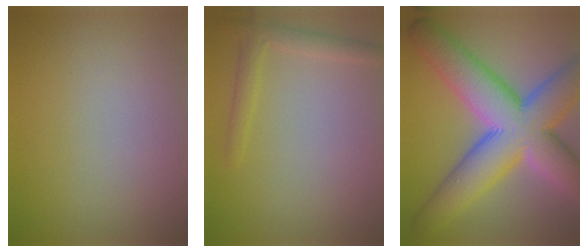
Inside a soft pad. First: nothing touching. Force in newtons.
{"total": 2.0, "press": 2.0, "slide": 0.1}
{"total": 13.4, "press": 13.3, "slide": 0.8}